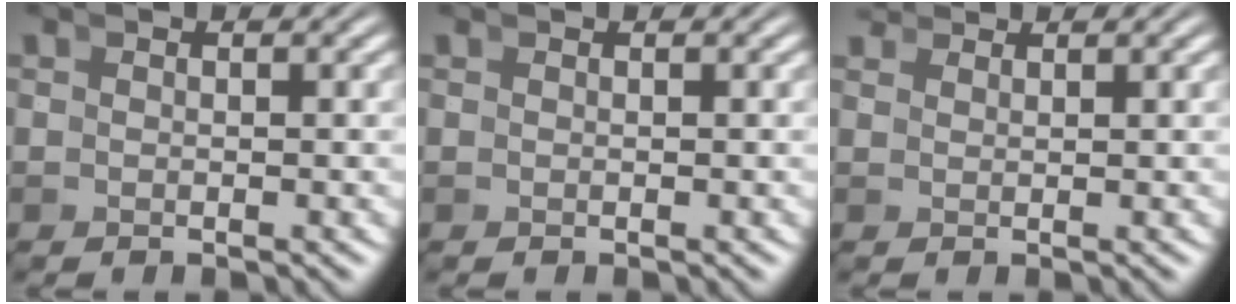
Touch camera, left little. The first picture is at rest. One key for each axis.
{"total": 0.0}
{"total": 1.9, "fx": 1.8, "fy": -0.6, "fz": 0.1, "tx": 0.009, "ty": 0.004, "tz": 0.036}